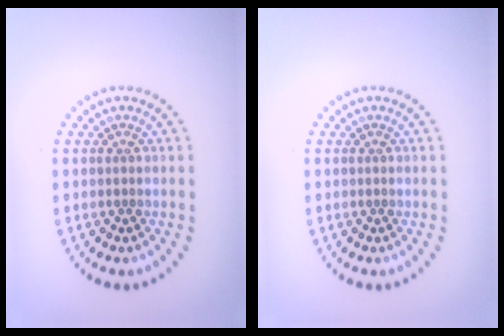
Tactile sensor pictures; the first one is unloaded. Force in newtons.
{"total": 0.0}